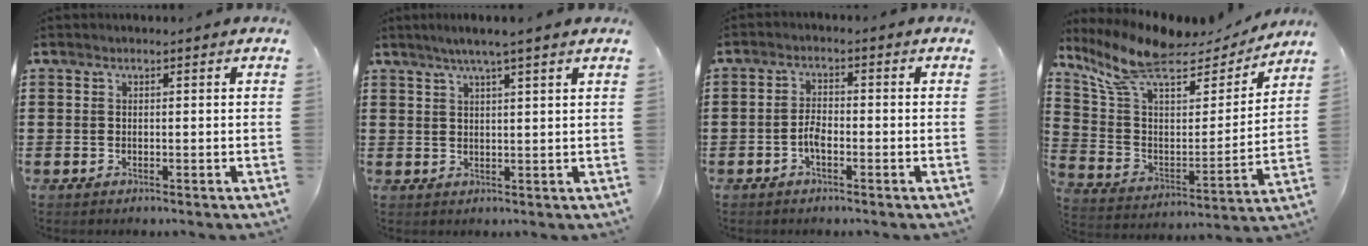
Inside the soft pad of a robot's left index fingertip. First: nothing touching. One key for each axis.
{"total": 3.5, "fx": 2.6, "fy": -0.6, "fz": 2.3, "tx": -0.049, "ty": -0.003, "tz": 0.045}
{"total": 3.0, "fx": -1.2, "fy": 1.0, "fz": 2.5, "tx": -0.061, "ty": -0.002, "tz": -0.027}
{"total": 10.5, "fx": 8.0, "fy": 3.6, "fz": 5.8, "tx": -0.151, "ty": -0.045, "tz": 0.139}